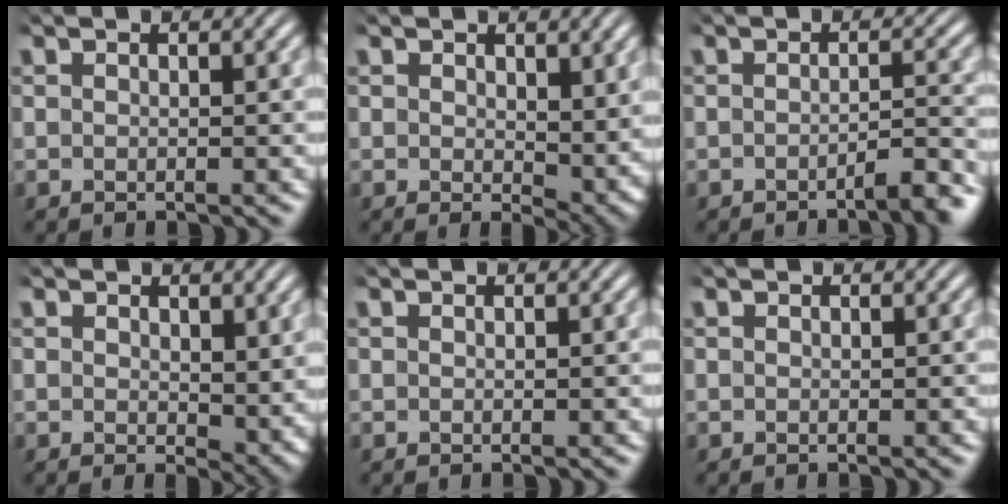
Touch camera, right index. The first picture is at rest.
{"total": 2.3, "force": [0.8, 0.8, 2.0], "torque": [-0.023, -0.018, 0.022]}
{"total": 2.6, "force": [-2.1, 0.2, 1.5], "torque": [-0.018, 0.001, -0.040]}
{"total": 1.9, "force": [0.6, 0.7, 1.7], "torque": [-0.019, -0.016, 0.018]}
{"total": 0.0}
{"total": 0.0}